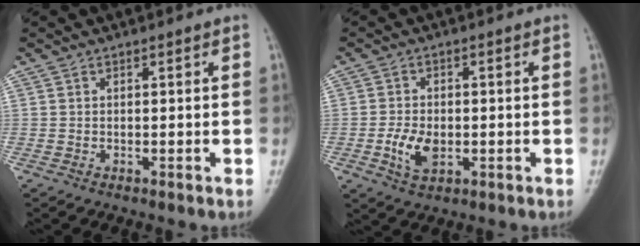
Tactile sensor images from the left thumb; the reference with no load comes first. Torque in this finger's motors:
{"motor_torque": [-0.50, 0.51, 0.29, -0.11, 0.00]}